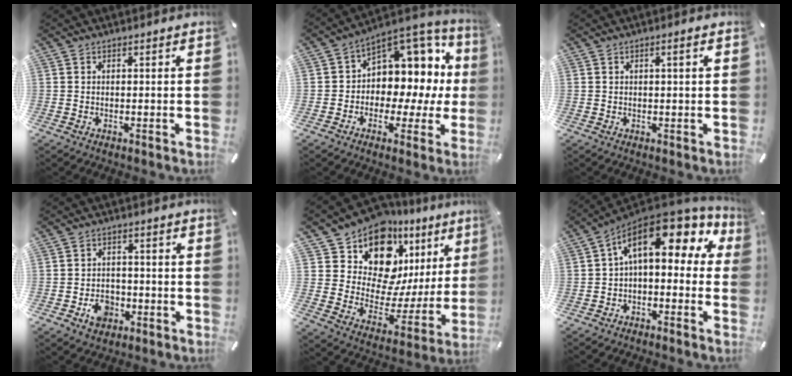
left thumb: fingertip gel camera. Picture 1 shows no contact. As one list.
[{"total": 9.8, "force": [2.9, 8.0, 4.8], "torque": [-0.055, -0.049, 0.055]}, {"total": 1.7, "force": [0.4, 0.1, 1.6], "torque": [-0.029, 0.001, 0.006]}, {"total": 6.5, "force": [-2.5, 5.1, 3.0], "torque": [-0.052, 0.011, -0.044]}, {"total": 15.8, "force": [11.6, 8.8, 6.0], "torque": [-0.094, -0.113, 0.200]}, {"total": 13.1, "force": [5.3, 7.2, 9.5], "torque": [-0.150, -0.041, 0.089]}]